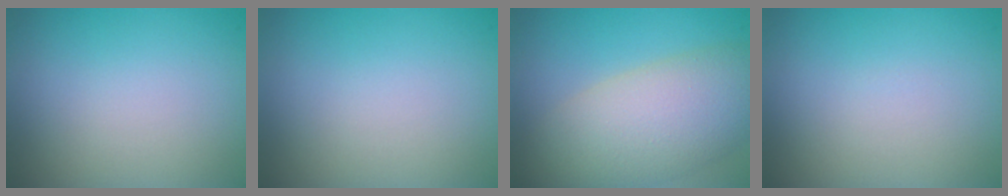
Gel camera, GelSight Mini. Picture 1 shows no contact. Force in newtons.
{"total": 0.0}
{"total": 8.3, "press": 8.2, "slide": 0.7}
{"total": 0.0}